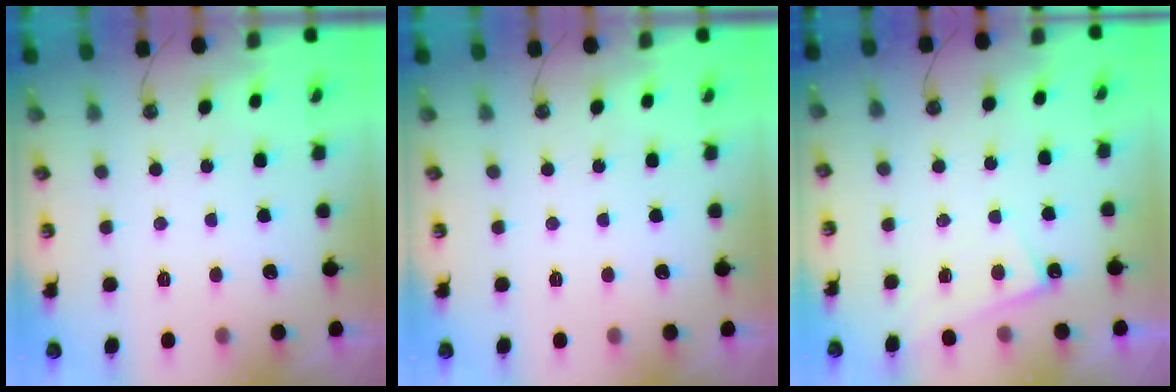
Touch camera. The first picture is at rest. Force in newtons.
{"total": 0.0}
{"total": 0.8, "press": 0.8, "slide": 0.2}